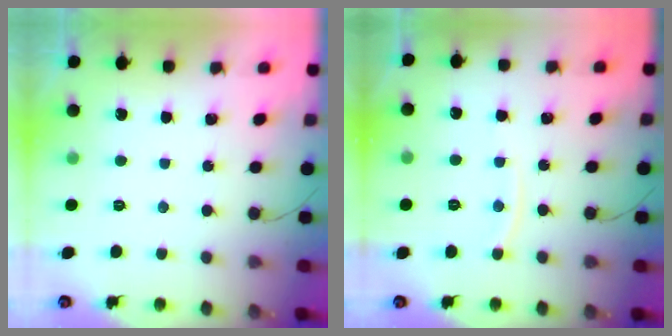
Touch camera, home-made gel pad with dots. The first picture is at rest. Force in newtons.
{"total": 5.1, "press": 5.1, "slide": 0.6}